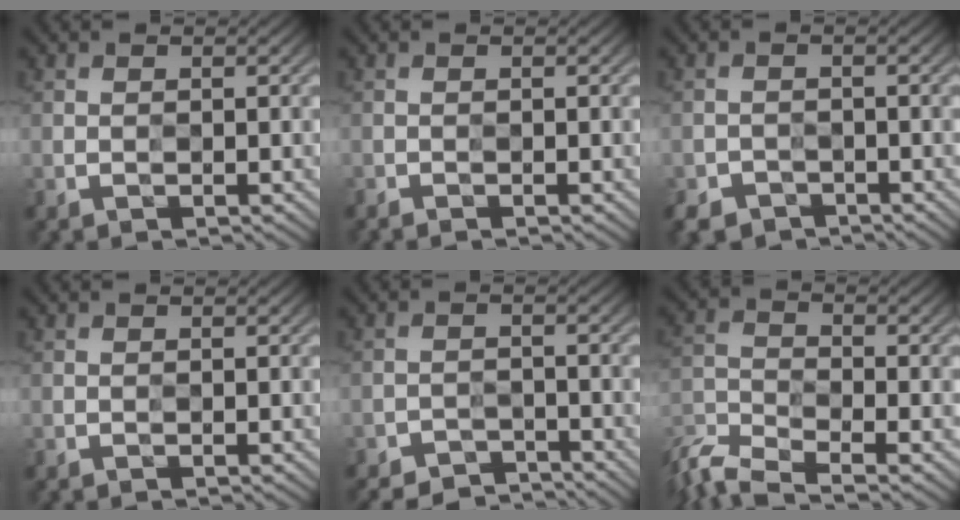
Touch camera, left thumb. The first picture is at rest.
{"total": 0.8, "force": [-0.7, -0.2, 0.4], "torque": [-0.008, -0.001, -0.015]}
{"total": 2.5, "force": [-2.0, 1.4, -0.2], "torque": [0.002, -0.005, -0.041]}
{"total": 0.0}
{"total": 3.3, "force": [-3.2, -0.1, -0.6], "torque": [0.005, 0.002, -0.066]}
{"total": 8.2, "force": [-6.8, 2.8, 3.6], "torque": [-0.094, -0.019, -0.138]}